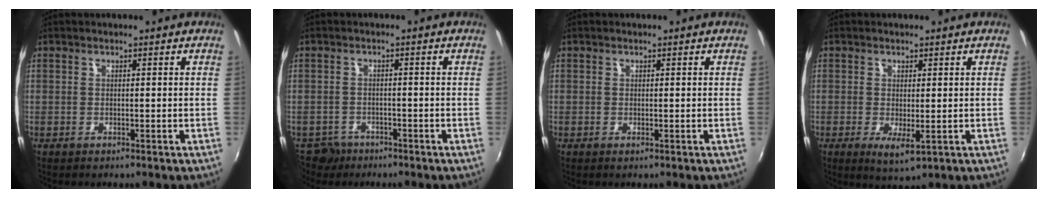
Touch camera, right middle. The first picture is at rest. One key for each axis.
{"total": 4.4, "fx": -3.1, "fy": 3.0, "fz": 0.6, "tx": -0.026, "ty": 0.001, "tz": -0.055}
{"total": 0.0}
{"total": 3.5, "fx": -0.4, "fy": 1.1, "fz": 3.3, "tx": -0.058, "ty": -0.013, "tz": -0.001}